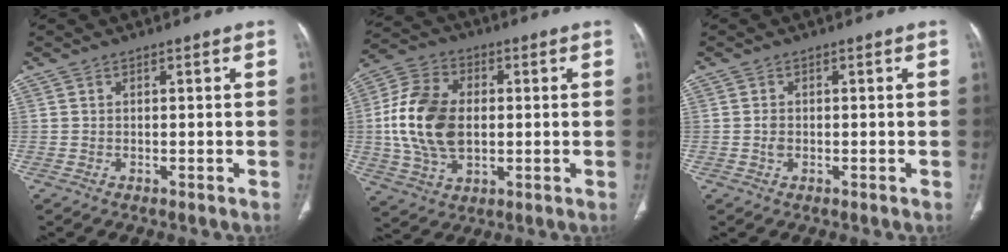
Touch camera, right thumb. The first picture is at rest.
{"total": 16.1, "force": [0.2, 10.7, 12.1], "torque": [-0.233, 0.010, 0.007]}
{"total": 1.5, "force": [-0.3, 1.1, 0.9], "torque": [-0.017, 0.002, -0.005]}